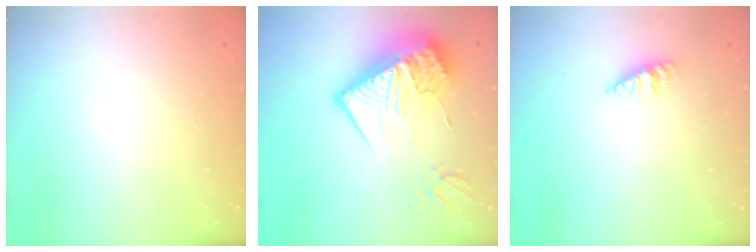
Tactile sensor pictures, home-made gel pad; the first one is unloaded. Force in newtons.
{"total": 23.9, "press": 23.8, "slide": 2.2}
{"total": 2.5, "press": 2.4, "slide": 0.4}